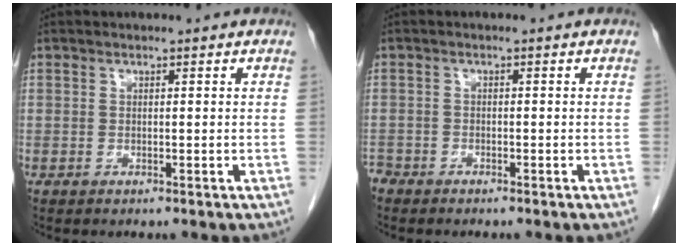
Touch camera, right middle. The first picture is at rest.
{"total": 2.3, "force": [-2.1, 0.8, 0.3], "torque": [-0.005, -0.003, -0.036]}